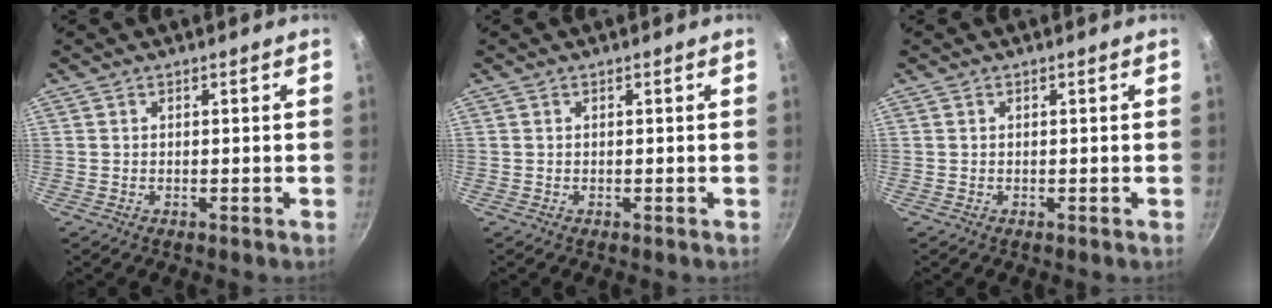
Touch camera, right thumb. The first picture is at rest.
{"total": 0.0}
{"total": 0.0}